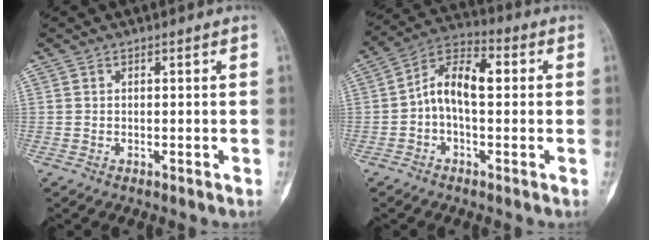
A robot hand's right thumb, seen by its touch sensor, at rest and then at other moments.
{"total": 9.6, "force": [0.1, 5.0, 8.1], "torque": [-0.131, 0.038, -0.007]}